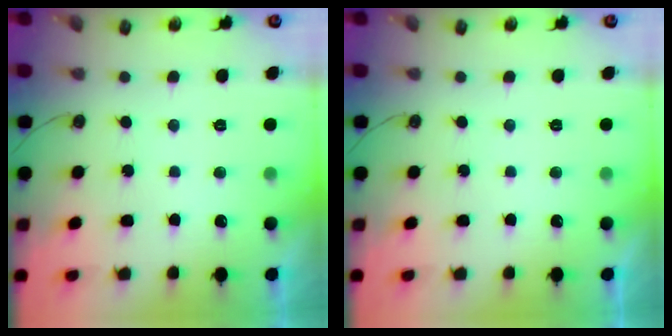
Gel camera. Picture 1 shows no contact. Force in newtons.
{"total": 0.0}